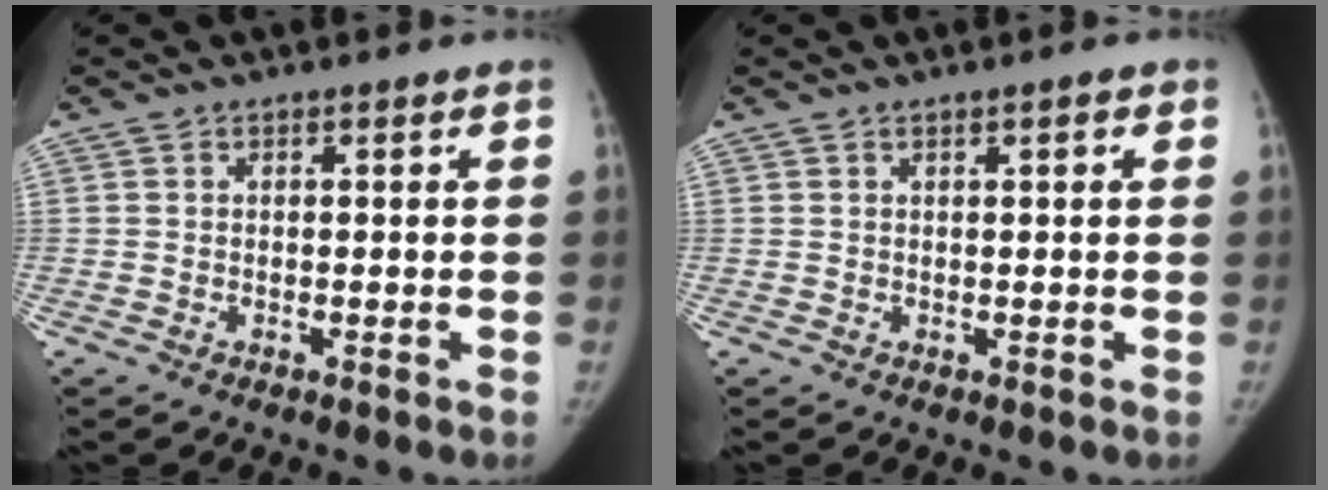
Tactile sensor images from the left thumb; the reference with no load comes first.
{"total": 1.4, "force": [0.7, 0.3, 1.1], "torque": [-0.012, 0.001, 0.009]}